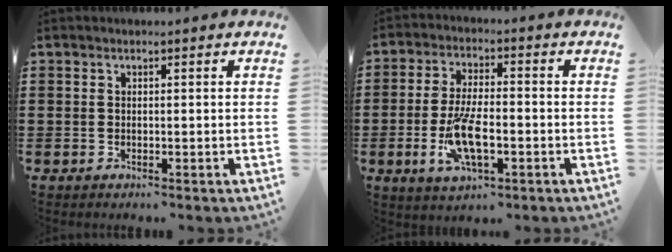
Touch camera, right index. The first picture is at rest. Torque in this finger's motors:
{"motor_torque": [2.14, 0.00, 0.72, 0.21]}